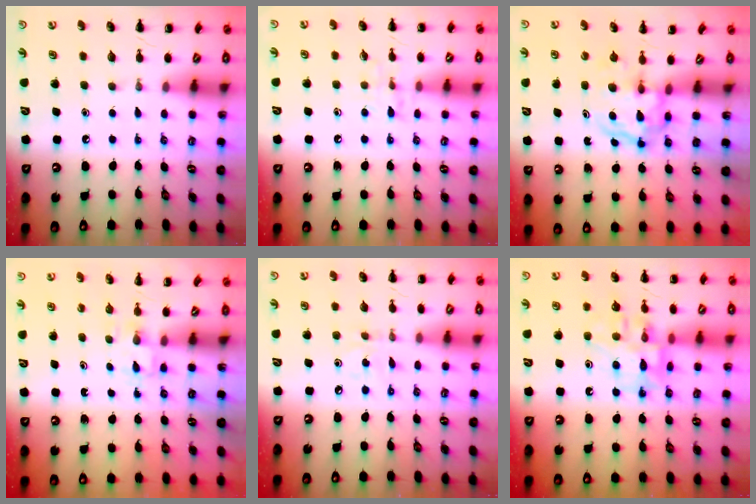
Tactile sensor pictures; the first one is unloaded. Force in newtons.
{"total": 6.2, "press": 6.1, "slide": 1.3}
{"total": 3.9, "press": 3.9, "slide": 0.5}
{"total": 2.3, "press": 2.1, "slide": 0.9}
{"total": 2.8, "press": 2.7, "slide": 0.9}
{"total": 13.4, "press": 13.3, "slide": 1.7}